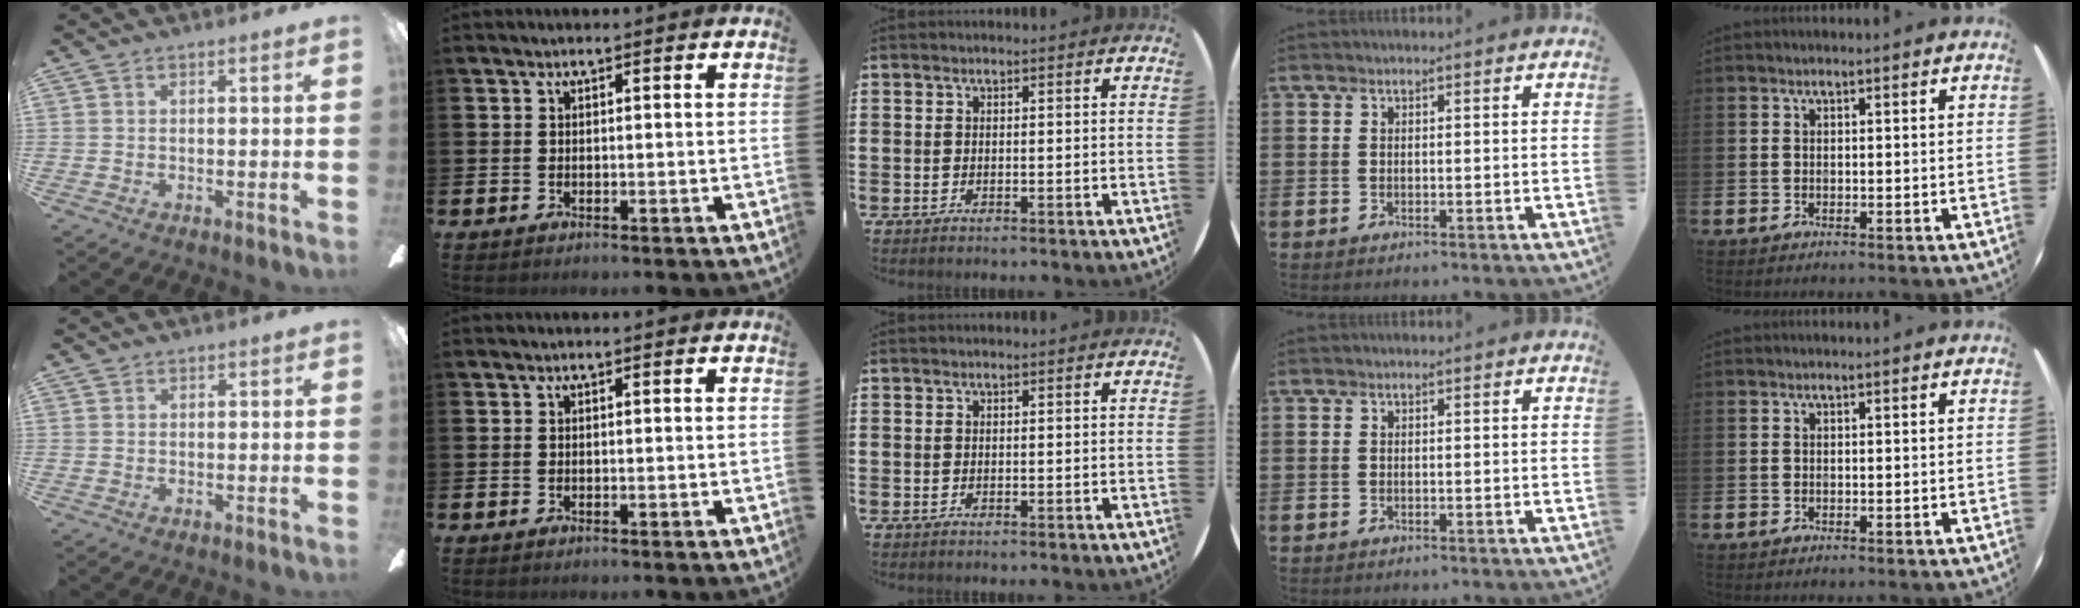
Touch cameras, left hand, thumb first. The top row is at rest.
{"thumb": {"total": 0.5, "force": [0.4, 0.3, -0.1], "torque": [0.002, 0.002, 0.007]}}